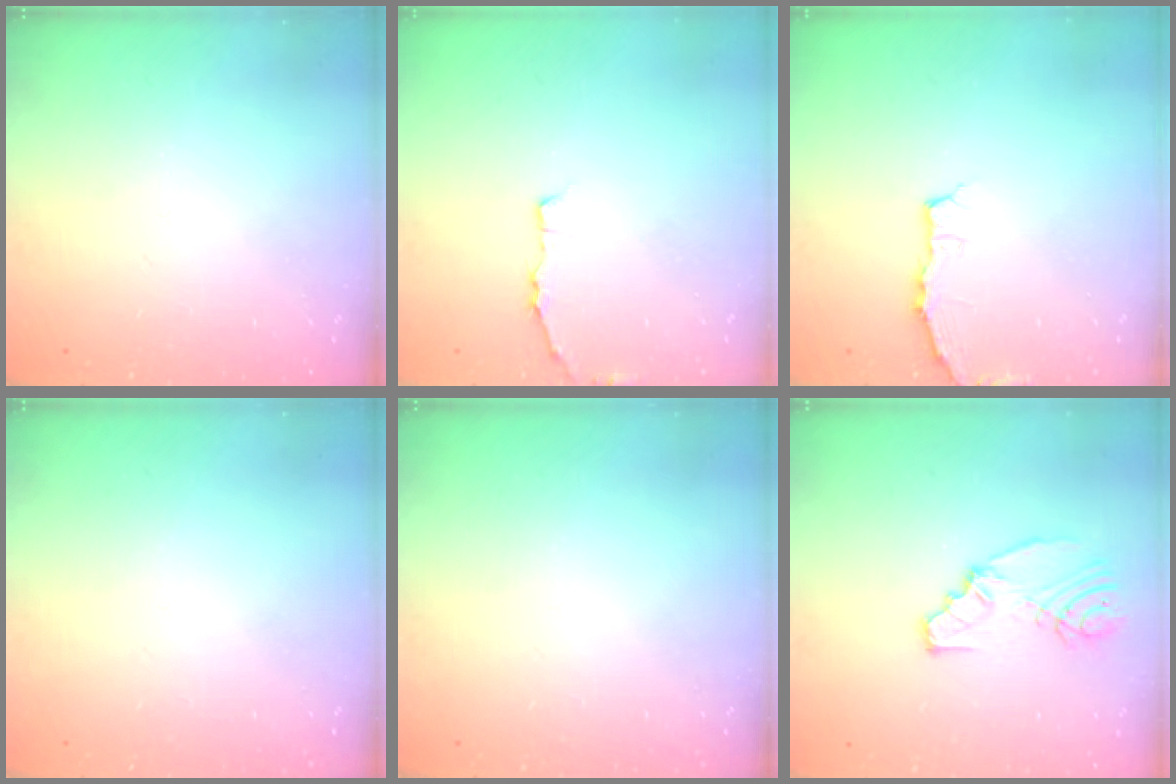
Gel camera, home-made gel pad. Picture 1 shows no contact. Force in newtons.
{"total": 3.3, "press": 3.3, "slide": 0.4}
{"total": 2.7, "press": 2.7, "slide": 0.5}
{"total": 0.0}
{"total": 0.0}
{"total": 7.3, "press": 6.3, "slide": 3.6}